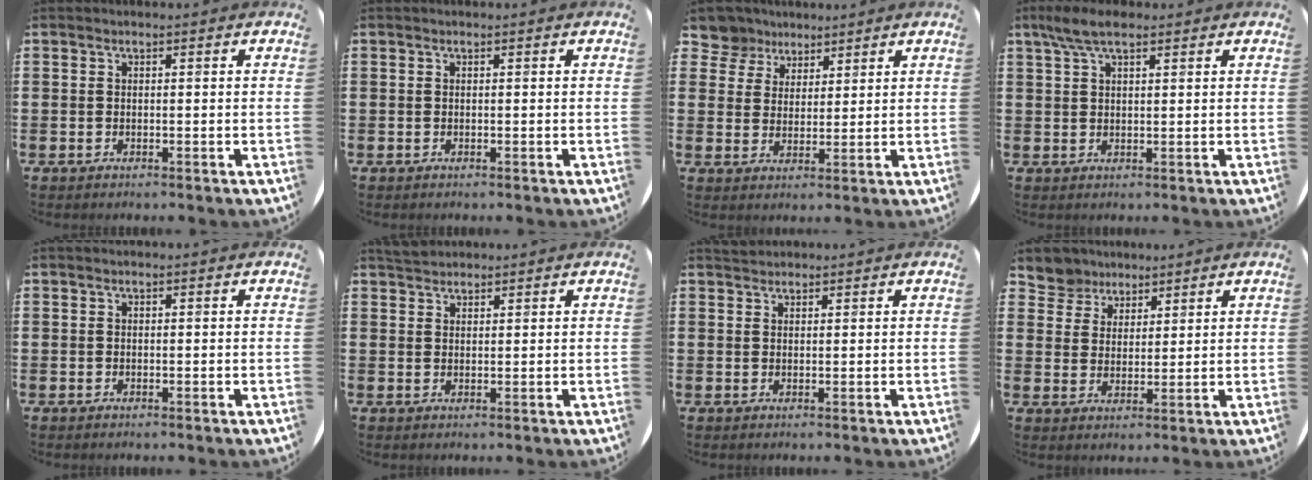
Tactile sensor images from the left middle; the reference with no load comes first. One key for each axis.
{"total": 0.0}
{"total": 5.4, "fx": 4.4, "fy": 3.2, "fz": 0.0, "tx": -0.025, "ty": -0.005, "tz": 0.083}
{"total": 4.6, "fx": 3.1, "fy": 1.5, "fz": 3.1, "tx": -0.066, "ty": 0.009, "tz": 0.057}
{"total": 0.0}
{"total": 2.1, "fx": 2.0, "fy": 0.5, "fz": 0.1, "tx": 0.002, "ty": 0.002, "tz": 0.037}
{"total": 1.3, "fx": 1.2, "fy": 0.3, "fz": 0.0, "tx": -0.001, "ty": 0.004, "tz": 0.024}
{"total": 4.7, "fx": 4.1, "fy": 2.2, "fz": -0.3, "tx": -0.014, "ty": -0.005, "tz": 0.080}